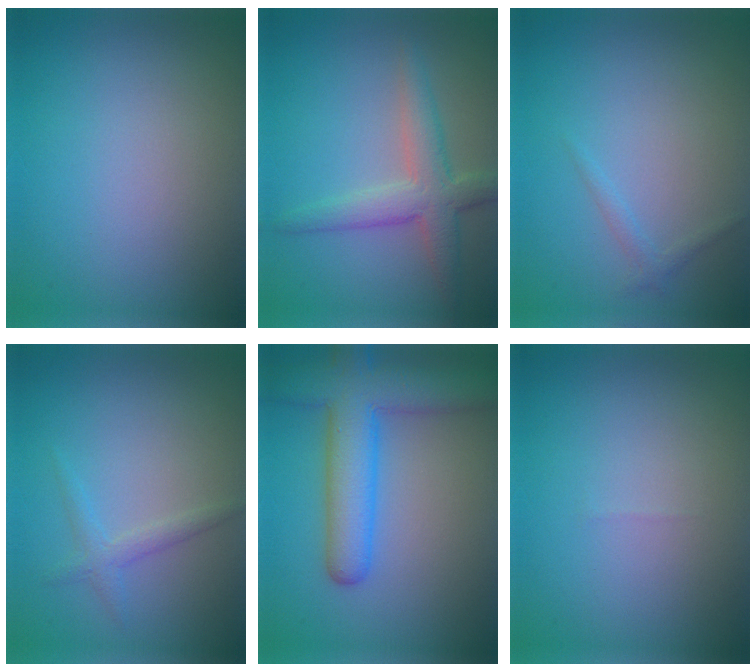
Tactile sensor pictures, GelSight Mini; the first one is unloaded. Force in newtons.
{"total": 3.9, "press": 3.9, "slide": 0.2}
{"total": 0.9, "press": 0.9, "slide": 0.1}
{"total": 1.4, "press": 1.4, "slide": 0.0}
{"total": 6.5, "press": 6.5, "slide": 0.3}
{"total": 0.0}